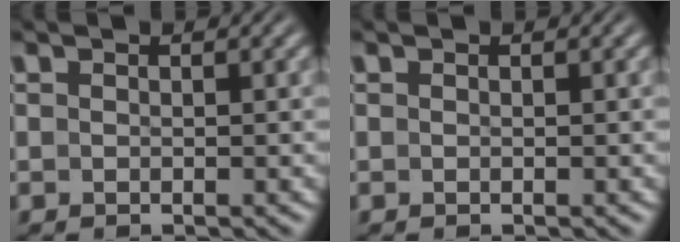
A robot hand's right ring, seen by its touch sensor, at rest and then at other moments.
{"total": 0.0}